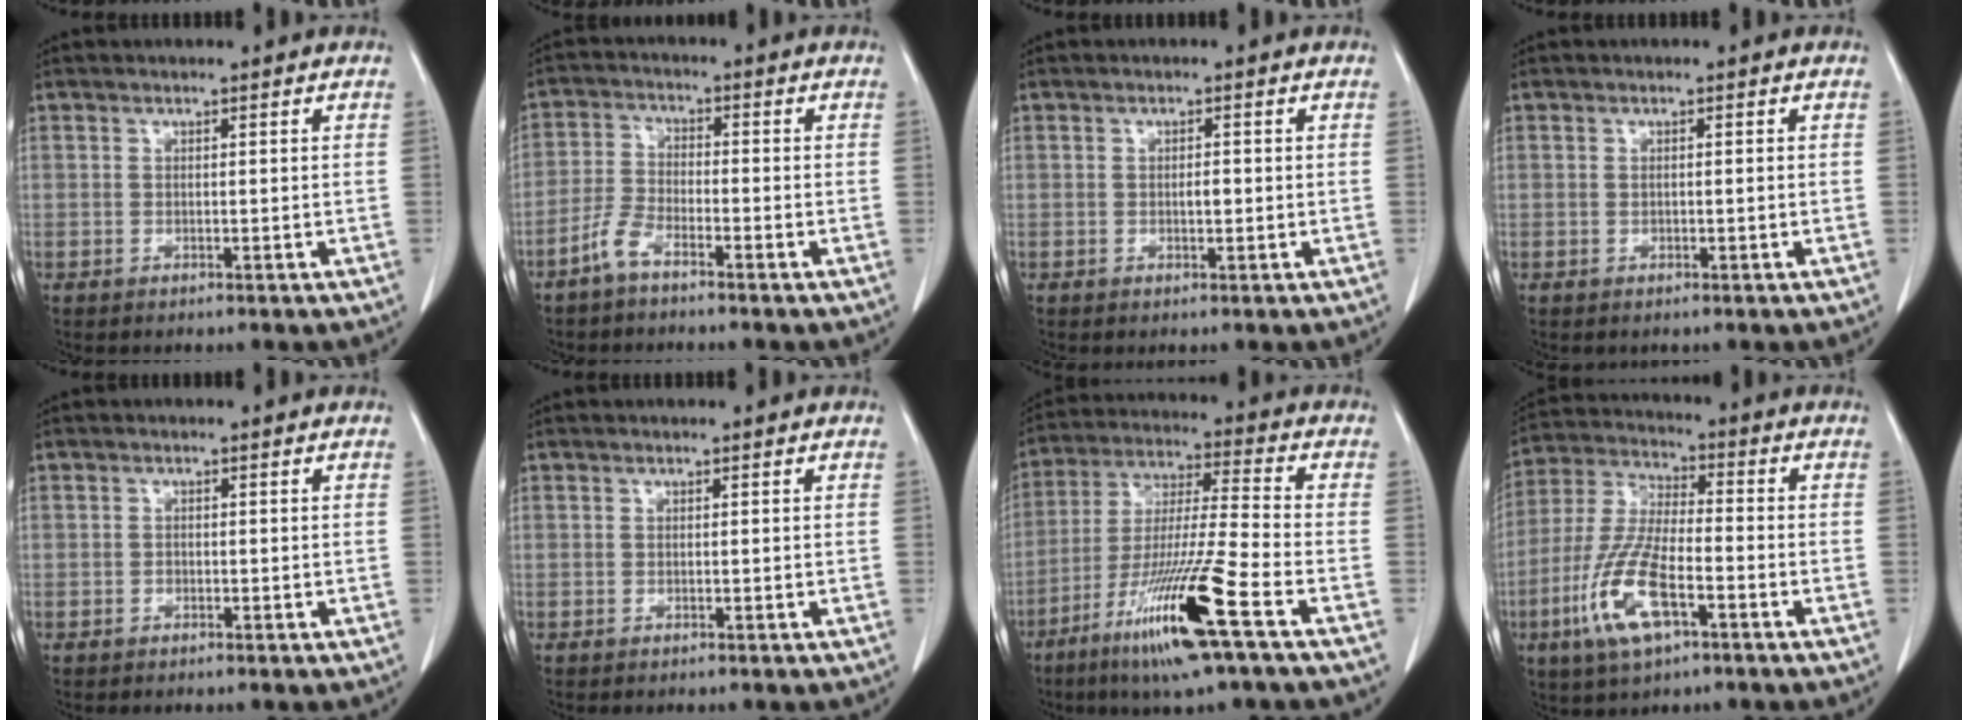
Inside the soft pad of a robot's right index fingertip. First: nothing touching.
{"total": 4.1, "force": [-3.2, 1.1, 2.3], "torque": [-0.057, 0.001, -0.070]}
{"total": 1.2, "force": [-0.1, 0.4, 1.1], "torque": [-0.019, 0.001, -0.002]}
{"total": 0.5, "force": [0.0, 0.2, 0.5], "torque": [-0.011, 0.000, 0.003]}
{"total": 0.6, "force": [-0.3, 0.5, 0.1], "torque": [0.000, 0.003, -0.008]}
{"total": 0.0}
{"total": 16.1, "force": [-8.2, -0.6, 13.8], "torque": [-0.281, -0.035, -0.155]}
{"total": 12.6, "force": [-5.2, 3.9, 10.8], "torque": [-0.235, -0.007, -0.098]}